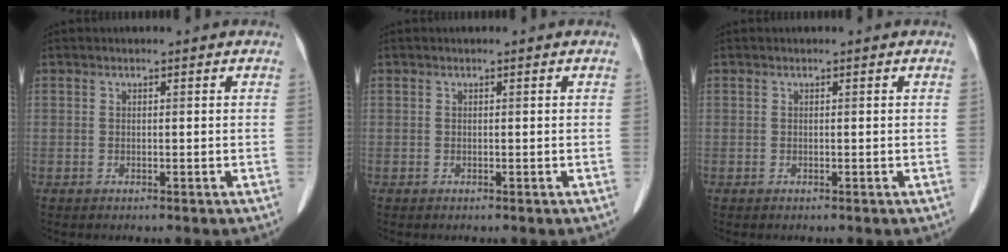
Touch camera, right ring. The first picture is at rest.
{"total": 0.0}
{"total": 0.0}